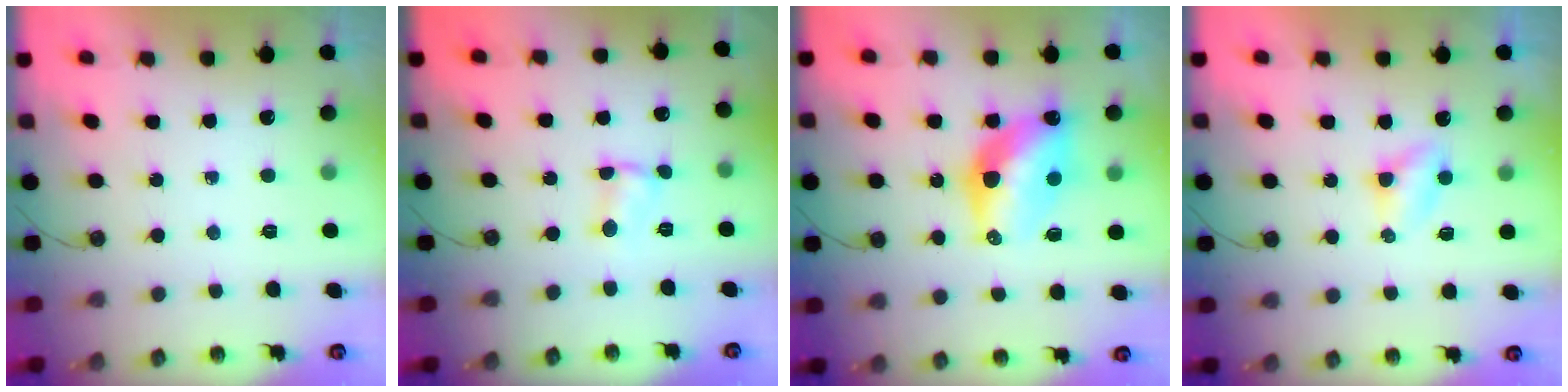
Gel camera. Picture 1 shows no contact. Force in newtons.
{"total": 1.6, "press": 1.6, "slide": 0.2}
{"total": 12.9, "press": 12.9, "slide": 1.0}
{"total": 2.9, "press": 2.9, "slide": 0.3}